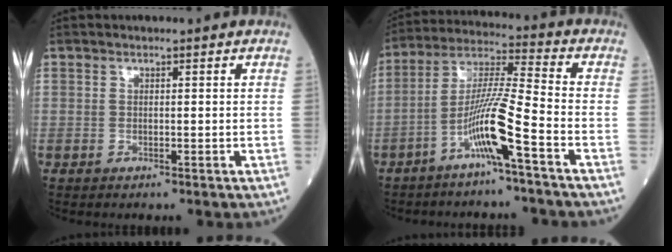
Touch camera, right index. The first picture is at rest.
{"total": 9.7, "force": [-4.8, -0.9, 8.4], "torque": [-0.166, 0.007, -0.097]}